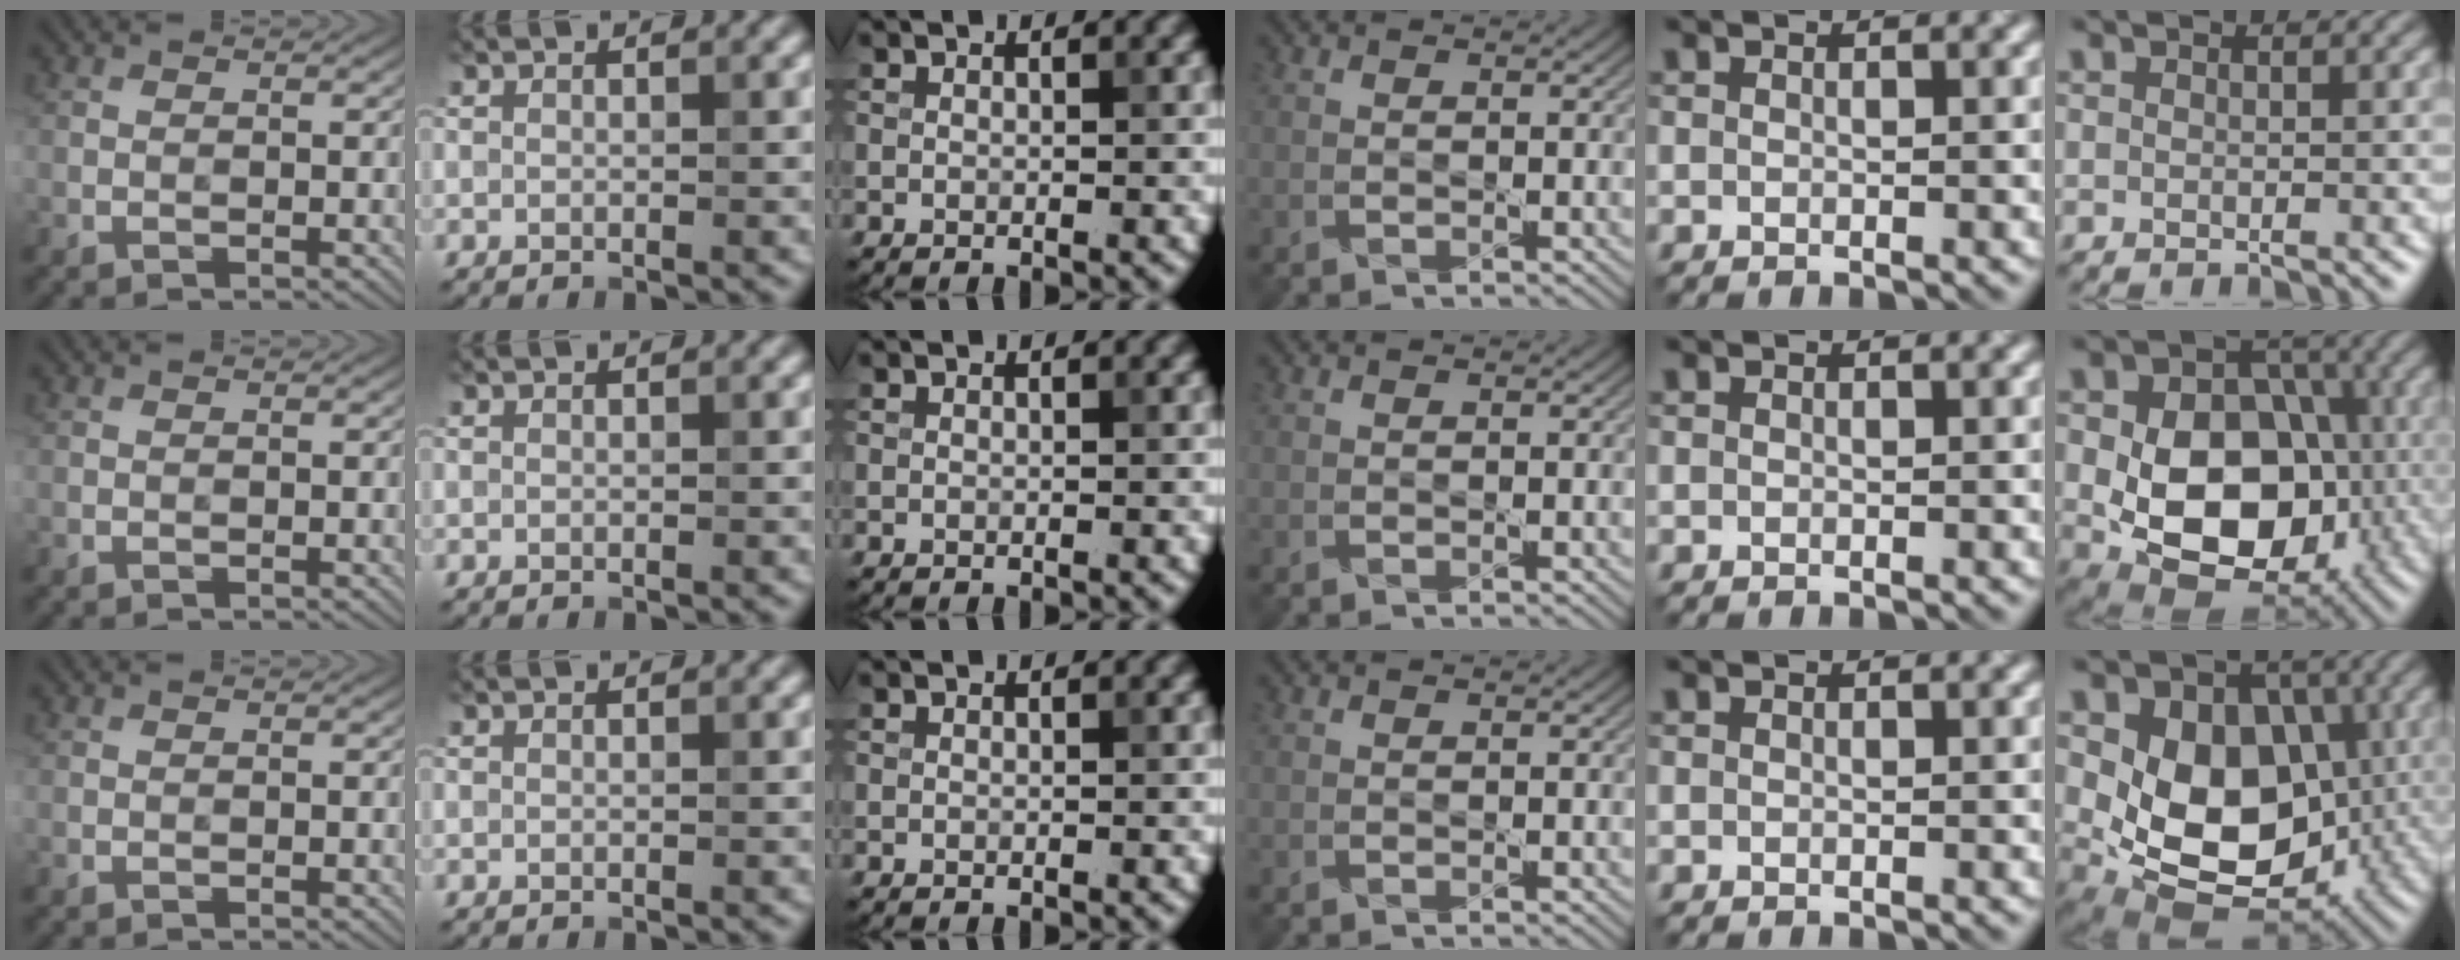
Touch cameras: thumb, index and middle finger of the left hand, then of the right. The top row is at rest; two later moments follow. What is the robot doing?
{"motion": "pour", "object": "pitcher"}